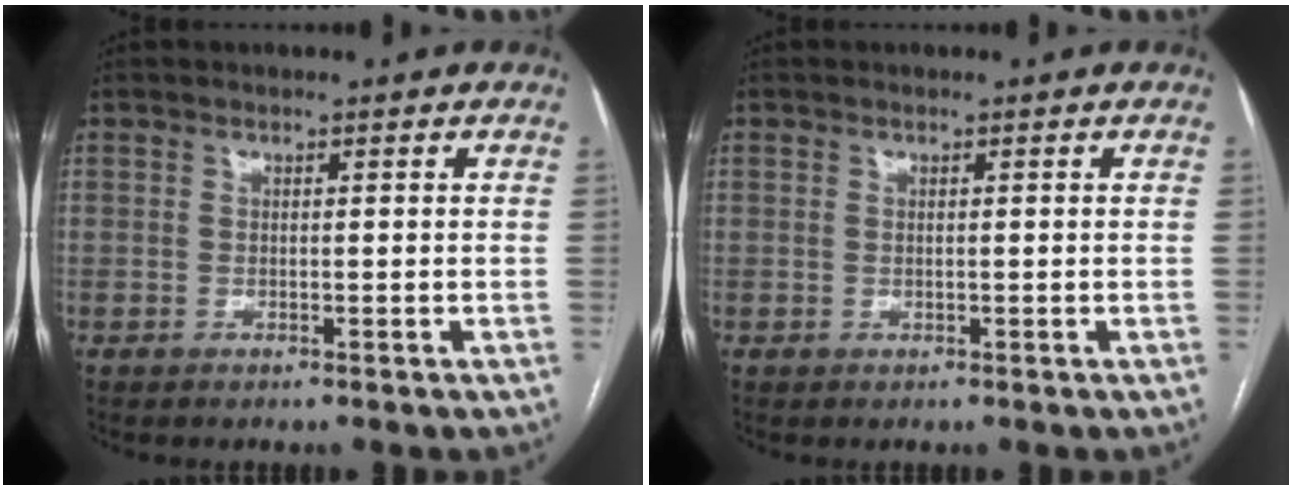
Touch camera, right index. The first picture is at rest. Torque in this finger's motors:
{"motor_torque": [-0.07, -0.04, -0.03, 0.01]}